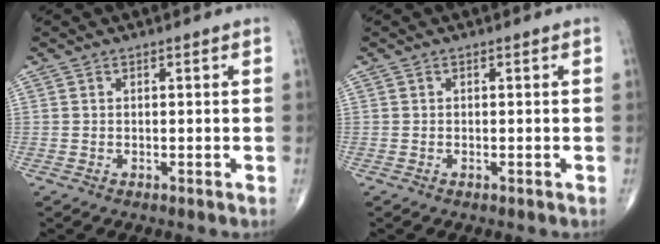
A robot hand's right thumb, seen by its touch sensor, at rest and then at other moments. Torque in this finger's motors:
{"motor_torque": [0.38, -0.14, -0.29, -0.33, -0.01]}